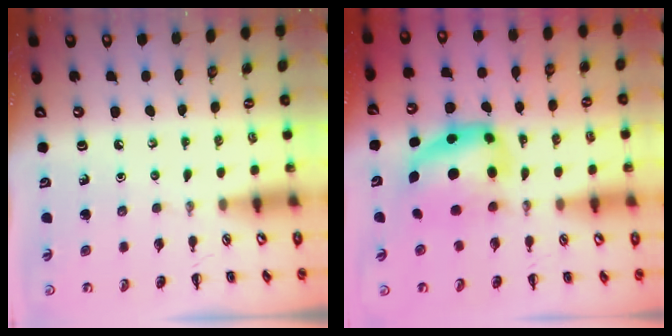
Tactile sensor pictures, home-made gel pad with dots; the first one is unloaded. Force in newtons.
{"total": 8.1, "press": 7.9, "slide": 1.9}